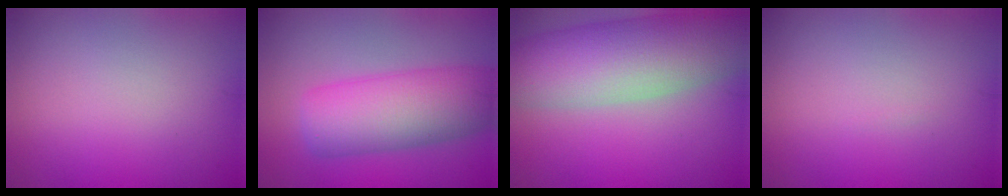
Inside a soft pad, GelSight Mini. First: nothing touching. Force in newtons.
{"total": 8.4, "press": 8.4, "slide": 0.3}
{"total": 11.8, "press": 11.8, "slide": 0.6}
{"total": 0.0}